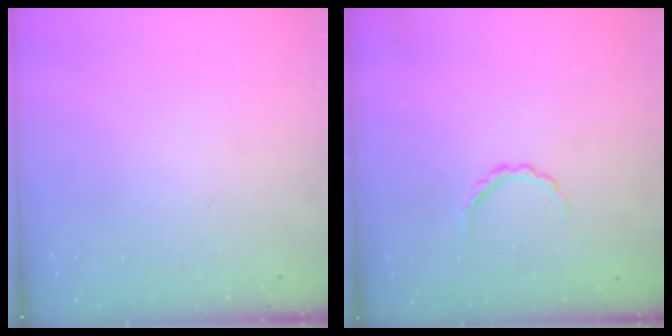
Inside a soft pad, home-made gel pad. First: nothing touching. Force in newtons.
{"total": 2.9, "press": 2.8, "slide": 0.8}